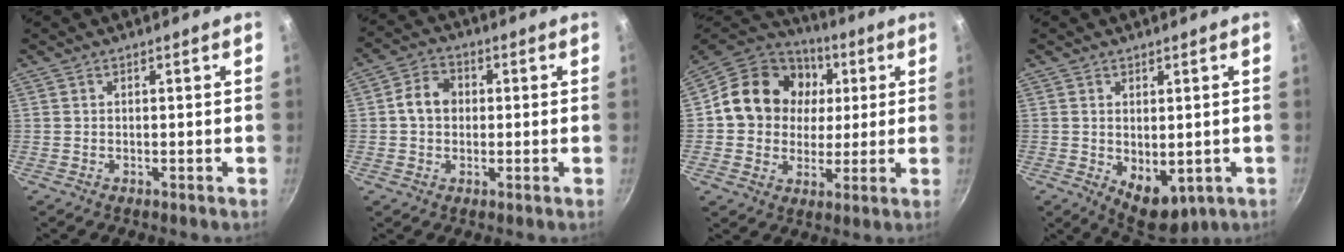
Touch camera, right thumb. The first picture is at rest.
{"total": 6.1, "force": [0.5, 5.0, 3.6], "torque": [-0.041, 0.014, -0.004]}
{"total": 17.9, "force": [3.2, 15.3, 8.6], "torque": [-0.129, 0.018, 0.044]}
{"total": 7.6, "force": [-0.9, 4.8, 5.9], "torque": [-0.067, -0.017, 0.004]}